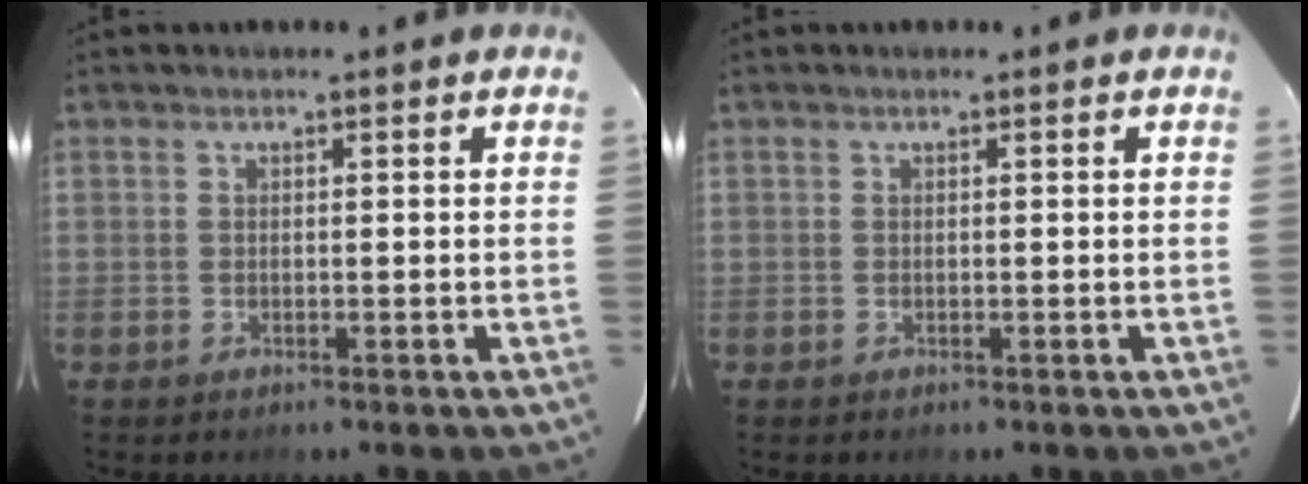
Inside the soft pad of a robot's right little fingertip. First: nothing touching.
{"total": 0.0}